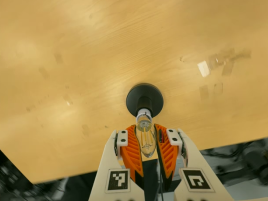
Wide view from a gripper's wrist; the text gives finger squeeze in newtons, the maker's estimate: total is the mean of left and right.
{"total": 23.6, "left": 25.0, "right": 22.2}